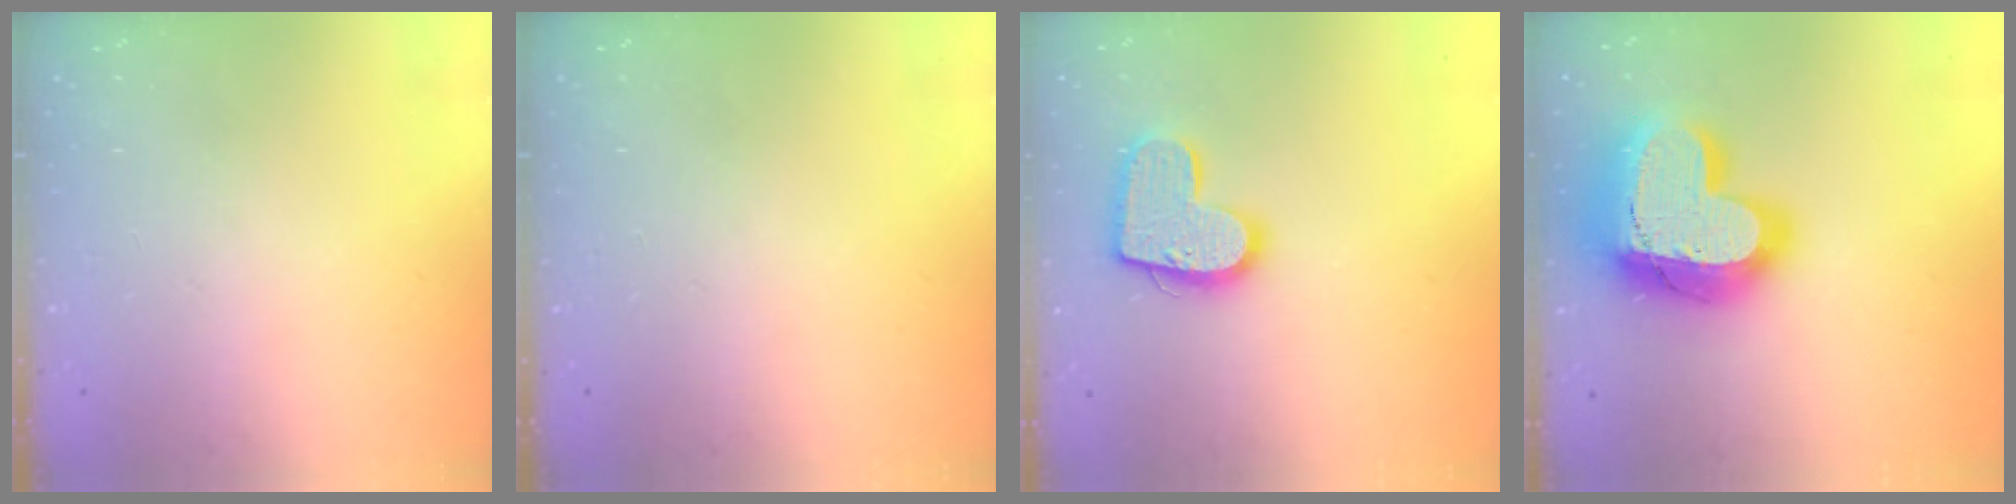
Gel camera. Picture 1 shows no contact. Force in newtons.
{"total": 0.0}
{"total": 14.3, "press": 14.3, "slide": 0.8}
{"total": 25.8, "press": 25.7, "slide": 1.9}